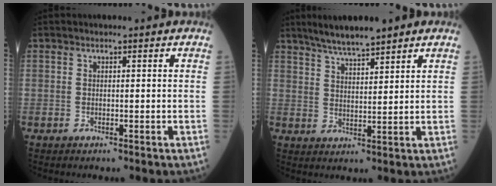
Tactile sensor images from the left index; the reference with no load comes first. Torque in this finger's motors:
{"motor_torque": [0.03, -0.37, 0.17, 0.04]}